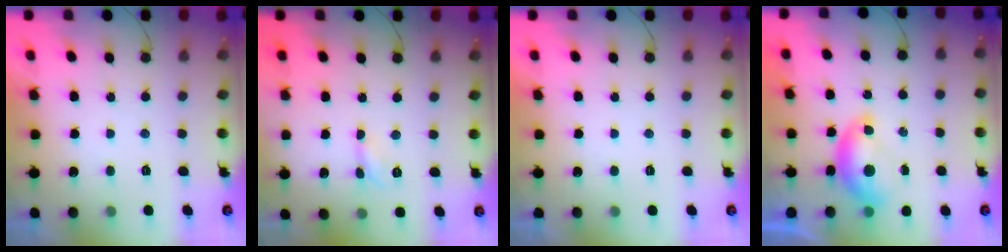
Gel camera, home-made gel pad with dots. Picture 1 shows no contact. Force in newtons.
{"total": 3.6, "press": 3.6, "slide": 0.4}
{"total": 0.0}
{"total": 8.0, "press": 7.9, "slide": 1.3}